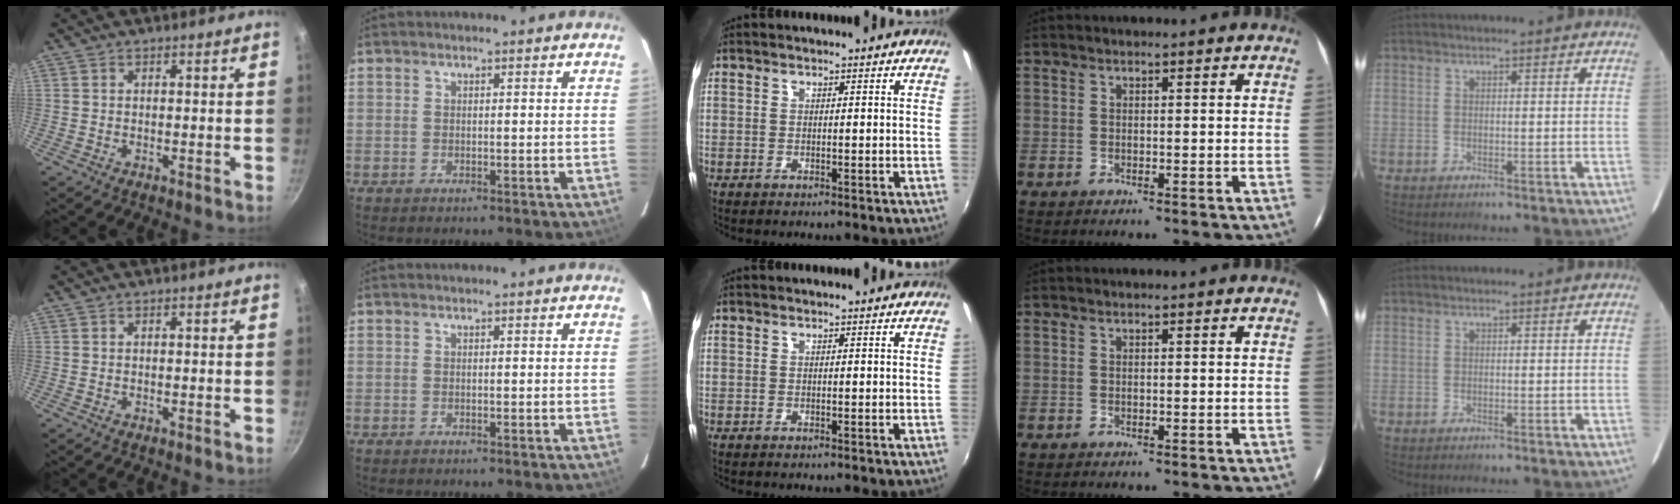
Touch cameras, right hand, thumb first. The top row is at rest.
{}